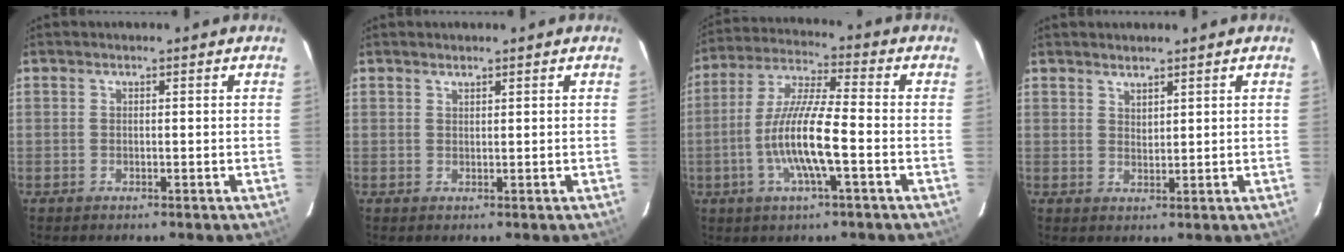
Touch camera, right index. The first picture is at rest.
{"total": 0.7, "force": [0.7, 0.2, 0.2], "torque": [-0.004, 0.001, 0.013]}
{"total": 12.4, "force": [-3.5, 1.5, 11.8], "torque": [-0.239, -0.004, -0.067]}
{"total": 2.0, "force": [1.8, 0.6, 0.6], "torque": [-0.006, 0.002, 0.033]}